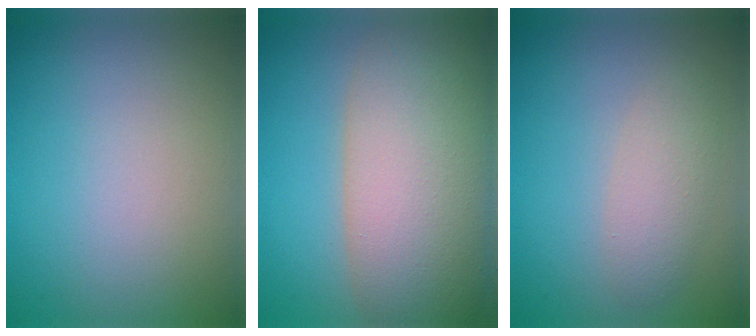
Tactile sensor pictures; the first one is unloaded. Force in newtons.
{"total": 11.8, "press": 11.7, "slide": 0.7}
{"total": 2.4, "press": 2.4, "slide": 0.1}